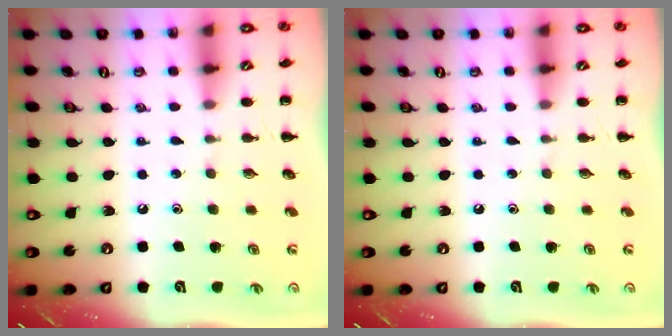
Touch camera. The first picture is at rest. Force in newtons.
{"total": 0.0}